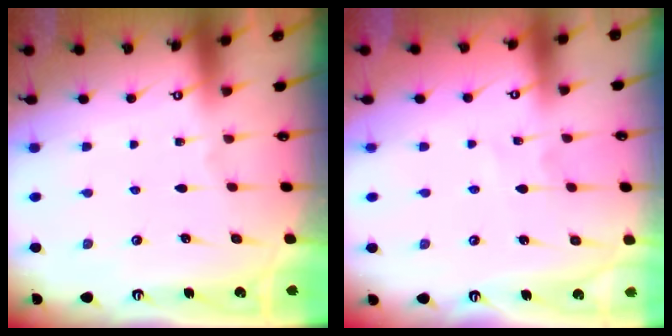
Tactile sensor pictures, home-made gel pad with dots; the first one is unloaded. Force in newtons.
{"total": 2.1, "press": 2.0, "slide": 0.3}